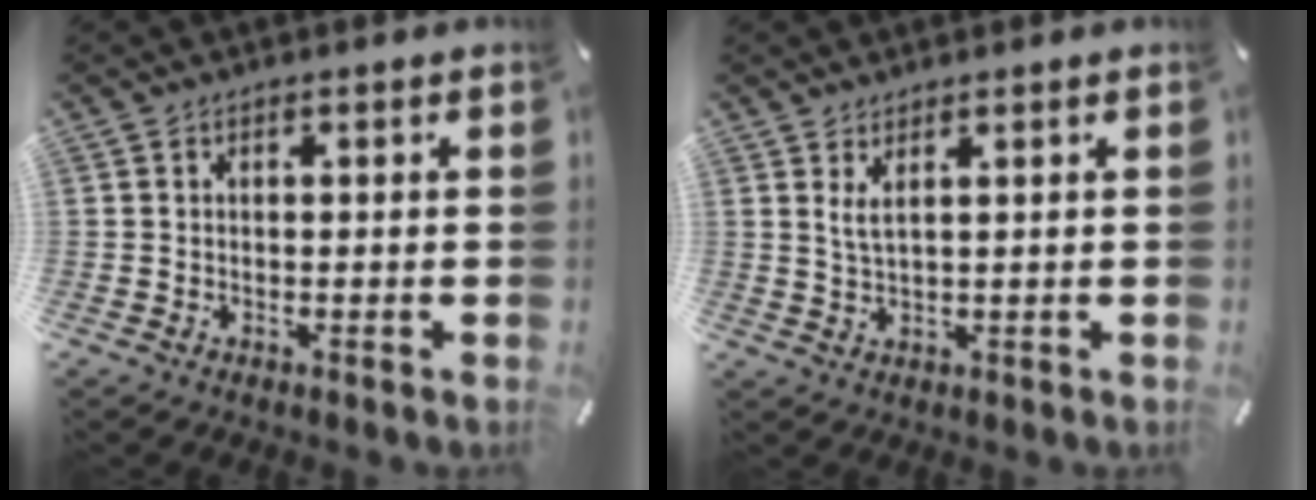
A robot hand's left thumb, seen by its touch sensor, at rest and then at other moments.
{"total": 2.9, "force": [1.7, 0.5, 2.3], "torque": [-0.050, 0.000, 0.030]}